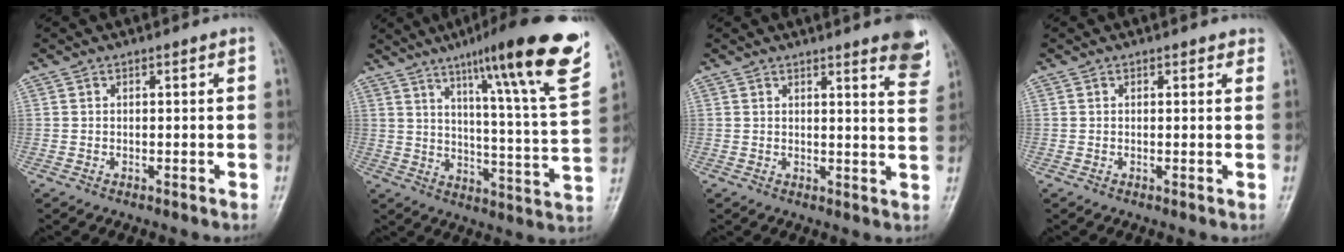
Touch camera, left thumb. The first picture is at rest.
{"total": 22.6, "force": [13.8, 1.9, 17.8], "torque": [-0.234, -0.053, 0.195]}
{"total": 7.2, "force": [4.9, 1.1, 5.2], "torque": [-0.046, -0.026, 0.048]}
{"total": 1.1, "force": [0.8, 0.7, 0.4], "torque": [0.009, -0.004, 0.003]}